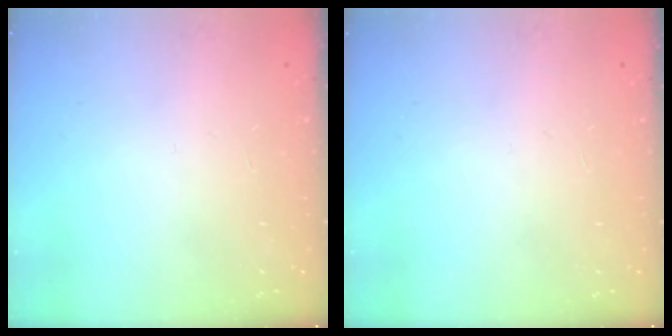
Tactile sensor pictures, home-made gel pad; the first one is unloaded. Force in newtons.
{"total": 0.0}